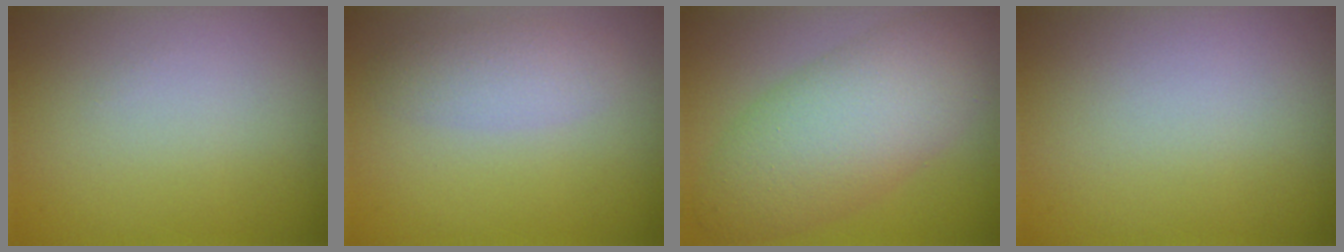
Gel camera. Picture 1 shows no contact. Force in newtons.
{"total": 2.4, "press": 2.4, "slide": 0.0}
{"total": 7.8, "press": 7.8, "slide": 0.4}
{"total": 0.0}